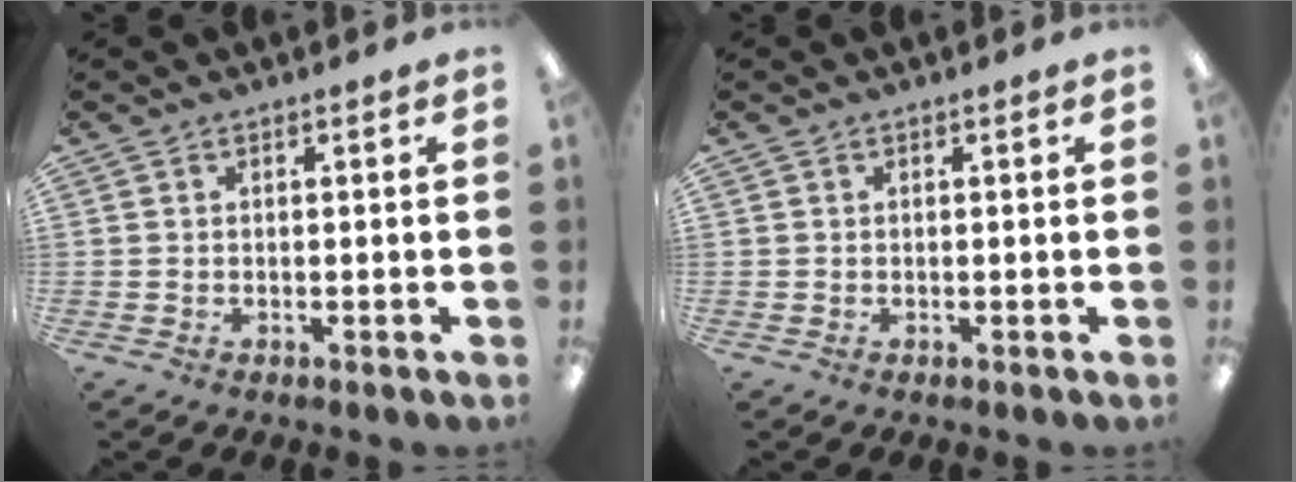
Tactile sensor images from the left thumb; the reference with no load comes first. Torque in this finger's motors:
{"motor_torque": [0.02, 0.00, 0.00, 0.00, 0.00]}